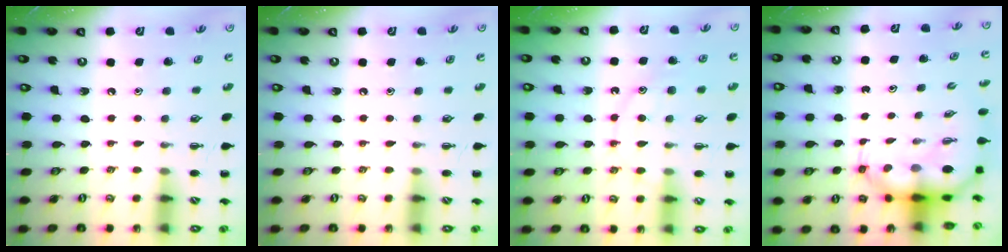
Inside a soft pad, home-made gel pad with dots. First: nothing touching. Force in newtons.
{"total": 0.0}
{"total": 11.1, "press": 11.1, "slide": 0.6}
{"total": 7.0, "press": 6.7, "slide": 2.0}